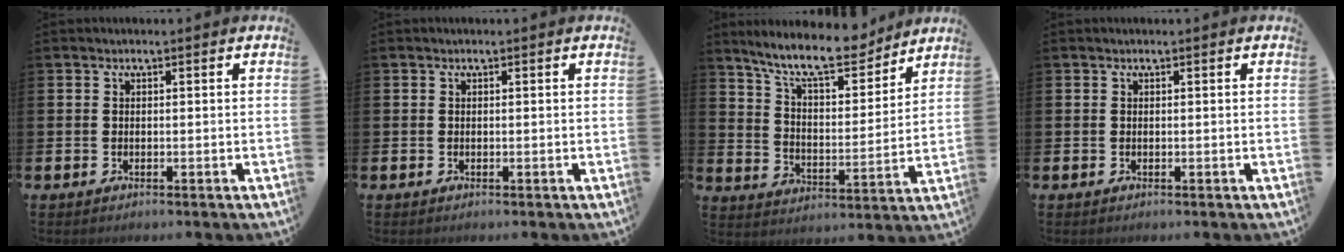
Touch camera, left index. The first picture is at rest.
{"total": 0.0}
{"total": 11.5, "force": [10.2, 2.6, 4.6], "torque": [-0.103, -0.063, 0.178]}
{"total": 0.0}